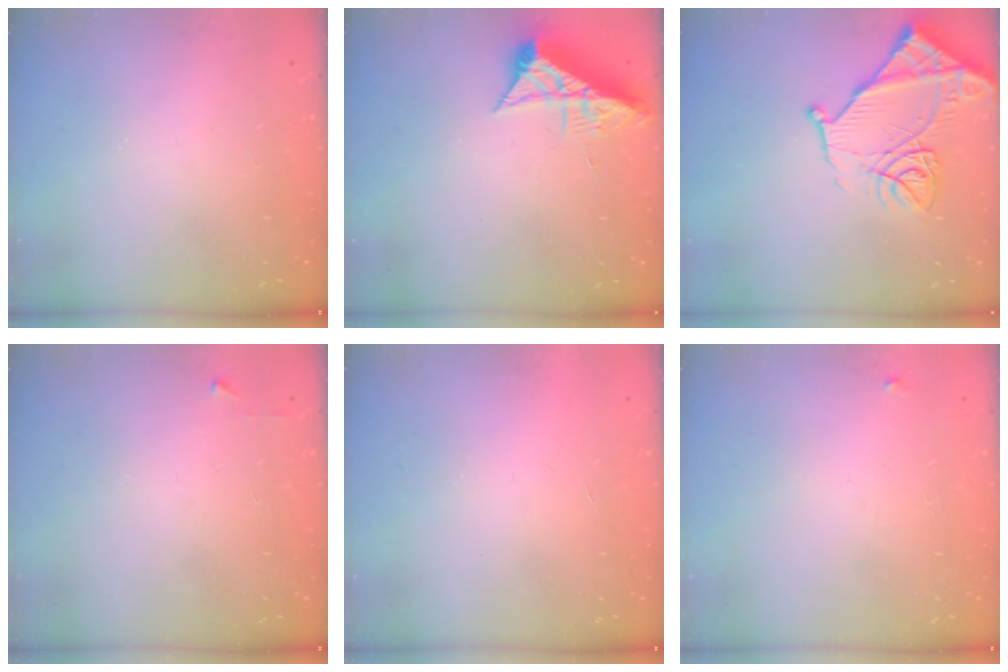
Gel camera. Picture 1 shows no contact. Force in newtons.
{"total": 7.3, "press": 7.3, "slide": 0.2}
{"total": 17.7, "press": 17.6, "slide": 1.7}
{"total": 2.4, "press": 2.4, "slide": 0.3}
{"total": 1.7, "press": 1.7, "slide": 0.1}
{"total": 3.3, "press": 3.3, "slide": 0.4}